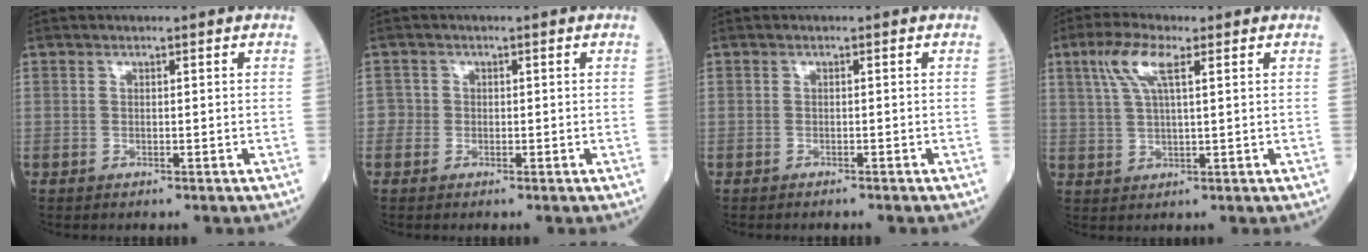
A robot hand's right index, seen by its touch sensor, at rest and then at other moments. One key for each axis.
{"total": 1.4, "fx": -0.4, "fy": 1.3, "fz": -0.1, "tx": 0.012, "ty": 0.009, "tz": -0.011}
{"total": 1.9, "fx": -1.7, "fy": -0.1, "fz": 0.9, "tx": -0.014, "ty": 0.000, "tz": -0.019}
{"total": 6.1, "fx": 2.8, "fy": 1.2, "fz": 5.2, "tx": -0.117, "ty": 0.015, "tz": 0.060}